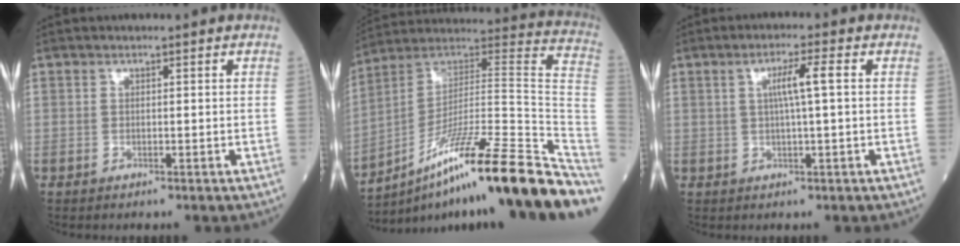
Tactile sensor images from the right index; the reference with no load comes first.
{"total": 26.8, "force": [-16.8, 1.2, 20.8], "torque": [-0.231, 0.027, -0.285]}
{"total": 4.2, "force": [0.9, -0.2, 4.1], "torque": [-0.070, 0.005, 0.016]}